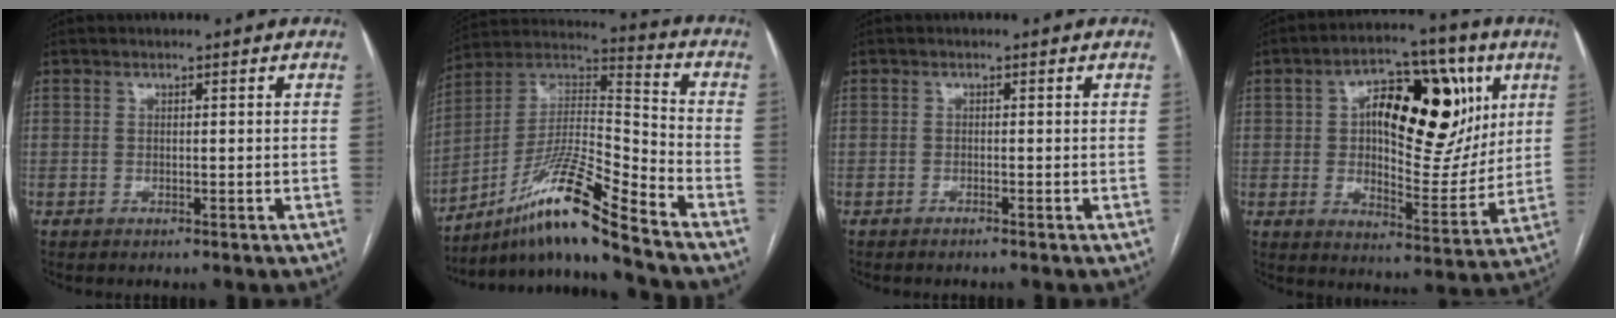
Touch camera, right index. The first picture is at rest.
{"total": 15.2, "force": [-11.2, -0.9, 10.3], "torque": [-0.195, 0.016, -0.201]}
{"total": 0.6, "force": [-0.5, -0.1, 0.2], "torque": [-0.006, 0.000, -0.011]}
{"total": 19.9, "force": [5.7, 8.6, 17.0], "torque": [-0.249, 0.030, 0.089]}